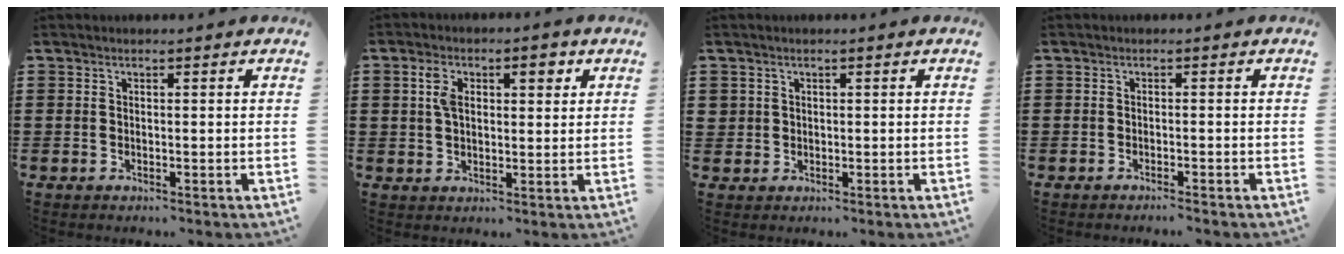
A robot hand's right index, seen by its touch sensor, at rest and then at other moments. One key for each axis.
{"total": 5.3, "fx": 1.5, "fy": 2.7, "fz": 4.3, "tx": -0.086, "ty": 0.013, "tz": 0.021}
{"total": 1.3, "fx": 0.4, "fy": 1.2, "fz": 0.1, "tx": -0.007, "ty": 0.006, "tz": 0.008}
{"total": 0.9, "fx": -0.8, "fy": -0.3, "fz": 0.3, "tx": -0.008, "ty": -0.004, "tz": -0.015}